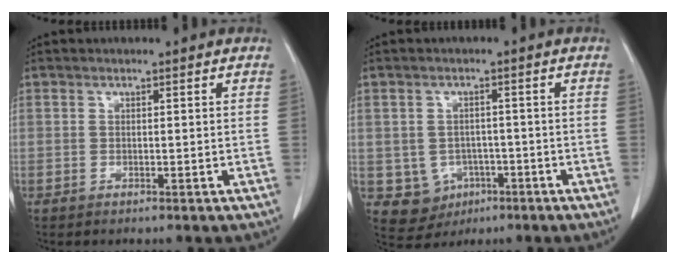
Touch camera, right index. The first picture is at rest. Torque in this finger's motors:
{"motor_torque": [0.16, -0.14, -0.36, -0.06]}